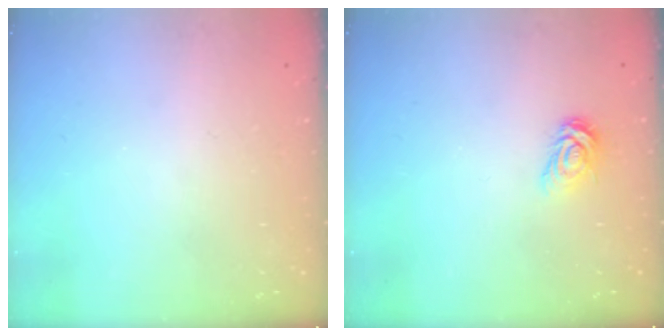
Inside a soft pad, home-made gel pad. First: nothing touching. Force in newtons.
{"total": 5.2, "press": 5.2, "slide": 0.2}